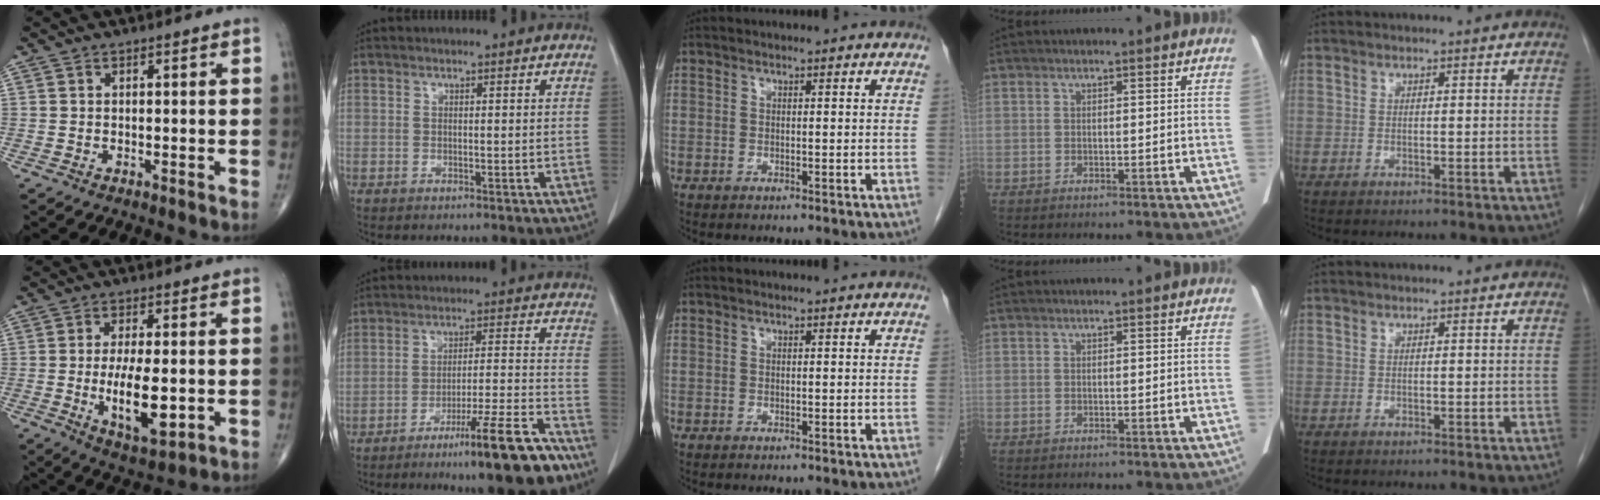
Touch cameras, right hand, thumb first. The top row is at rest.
{"thumb": {"total": 11.5, "force": [-1.8, 4.6, 10.4], "torque": [-0.169, -0.015, -0.022]}, "index": {"total": 13.3, "force": [-9.2, 0.3, 9.7], "torque": [-0.141, -0.004, -0.145]}}